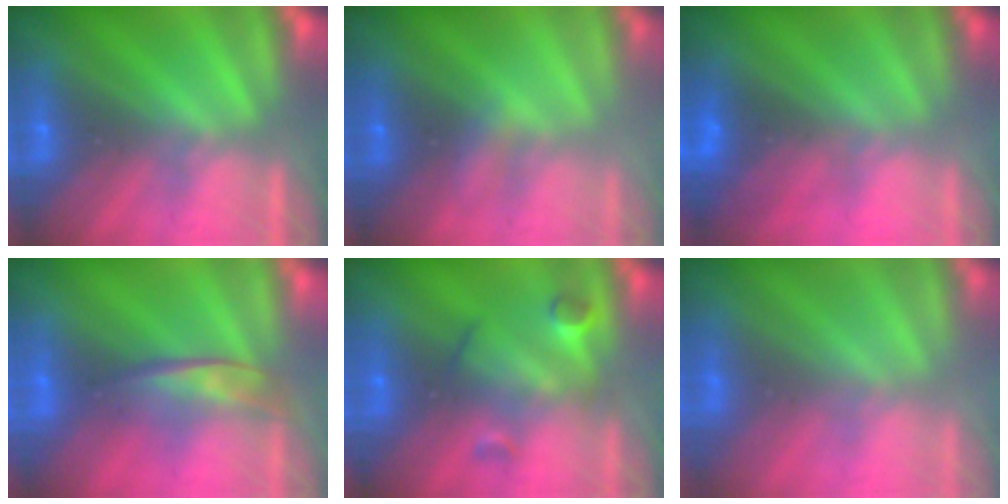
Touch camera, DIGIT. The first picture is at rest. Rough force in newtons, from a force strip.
{"total": 2.1}
{"total": 2.9}
{"total": 2.2}
{"total": 2.5}
{"total": 2.8}